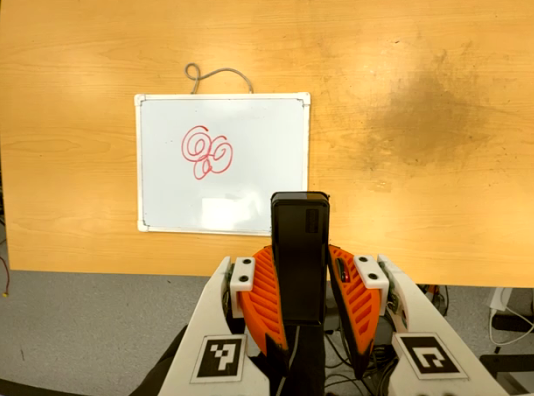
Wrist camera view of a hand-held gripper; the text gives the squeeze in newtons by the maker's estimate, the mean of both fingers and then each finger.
{"total": 4.7, "left": 3.3, "right": 6.1}